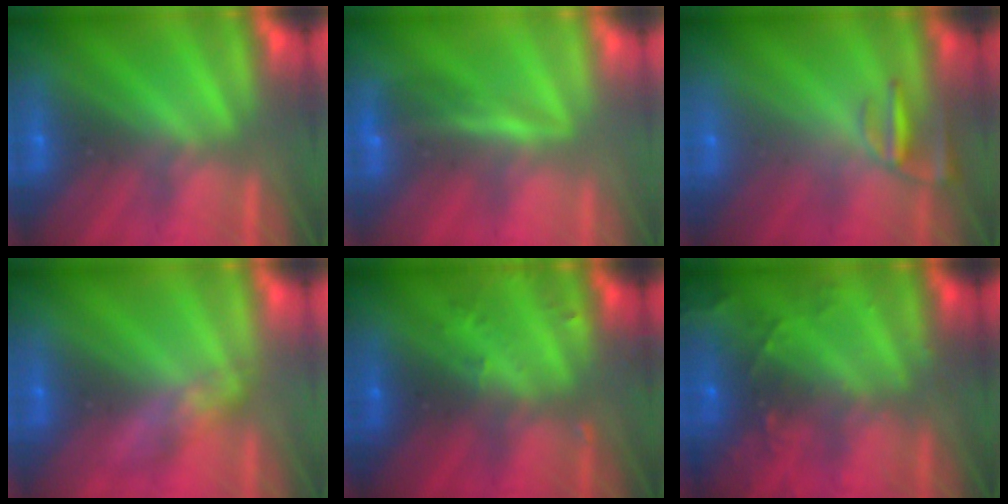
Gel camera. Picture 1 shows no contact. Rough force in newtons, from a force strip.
{"total": 3.7}
{"total": 2.4}
{"total": 2.7}
{"total": 2.9}
{"total": 9.4}